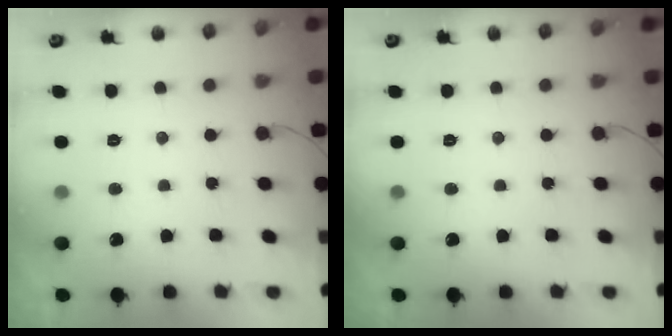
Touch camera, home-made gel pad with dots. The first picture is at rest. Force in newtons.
{"total": 0.0}